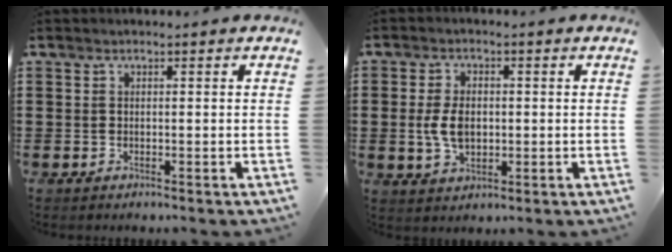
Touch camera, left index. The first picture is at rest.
{"total": 5.5, "force": [0.0, 3.3, 4.4], "torque": [-0.092, 0.002, -0.005]}